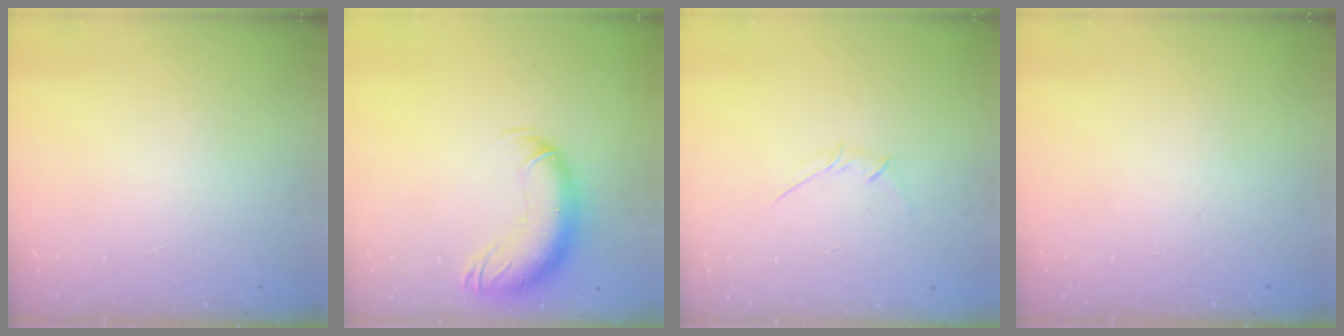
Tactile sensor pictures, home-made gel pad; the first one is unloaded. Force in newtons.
{"total": 14.3, "press": 13.9, "slide": 3.2}
{"total": 3.8, "press": 3.7, "slide": 0.9}
{"total": 0.0}